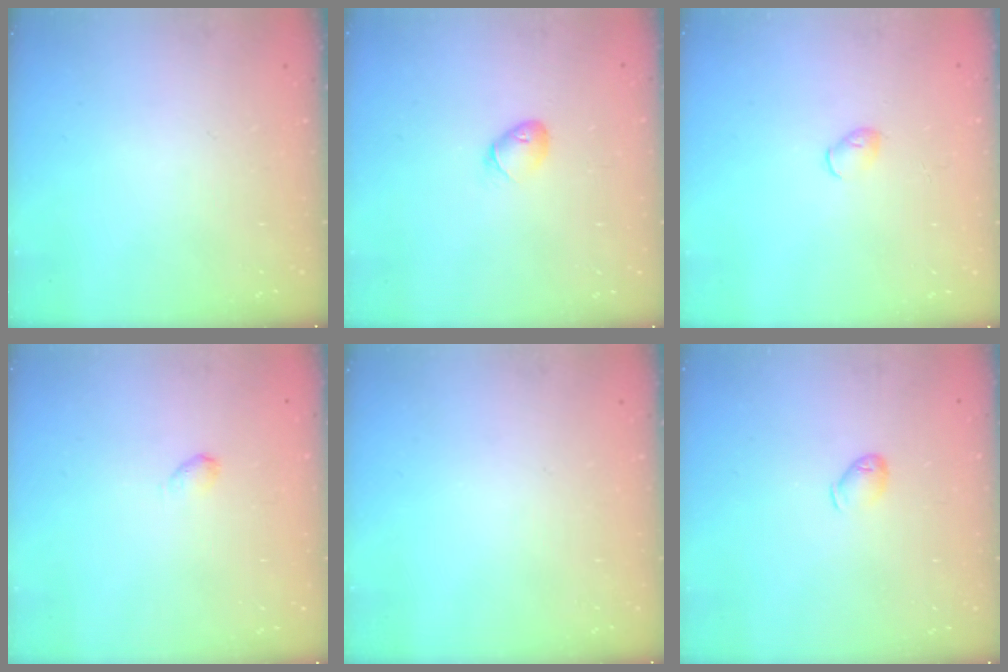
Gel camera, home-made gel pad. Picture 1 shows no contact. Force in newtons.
{"total": 4.5, "press": 4.4, "slide": 1.1}
{"total": 2.9, "press": 2.9, "slide": 0.7}
{"total": 2.9, "press": 2.9, "slide": 0.4}
{"total": 0.0}
{"total": 5.9, "press": 5.7, "slide": 1.3}